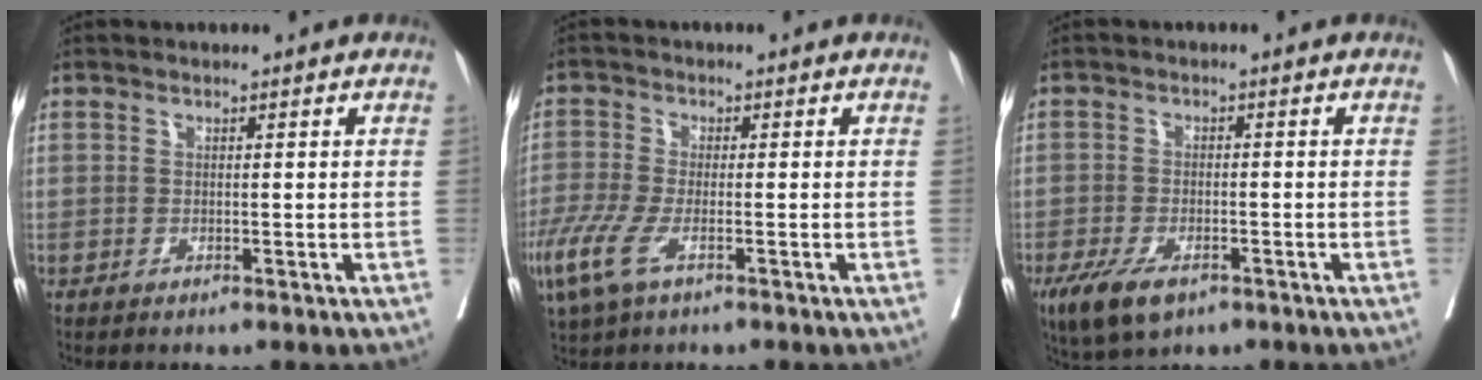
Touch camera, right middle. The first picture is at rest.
{"total": 6.8, "force": [-3.4, 2.1, 5.4], "torque": [-0.133, -0.020, -0.069]}
{"total": 6.6, "force": [-4.0, 2.9, 4.4], "torque": [-0.082, -0.010, -0.066]}